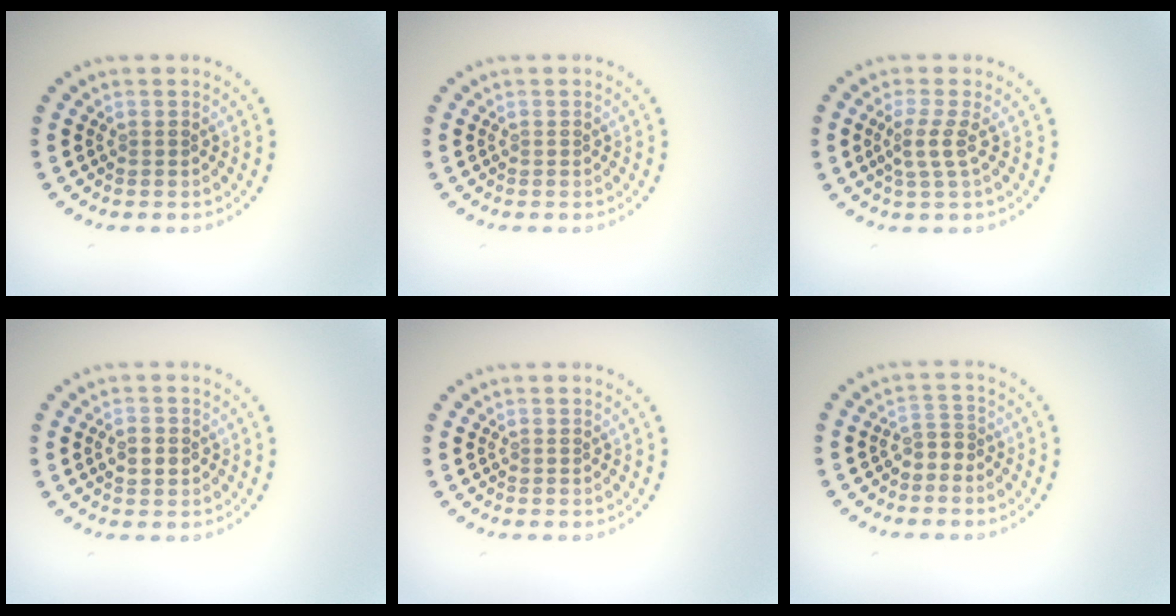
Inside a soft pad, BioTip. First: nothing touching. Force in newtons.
{"total": 0.0}
{"total": 2.0, "press": 1.6, "slide": 1.3}
{"total": 2.2, "press": 2.1, "slide": 0.2}
{"total": 0.0}
{"total": 1.6, "press": 1.2, "slide": 1.0}